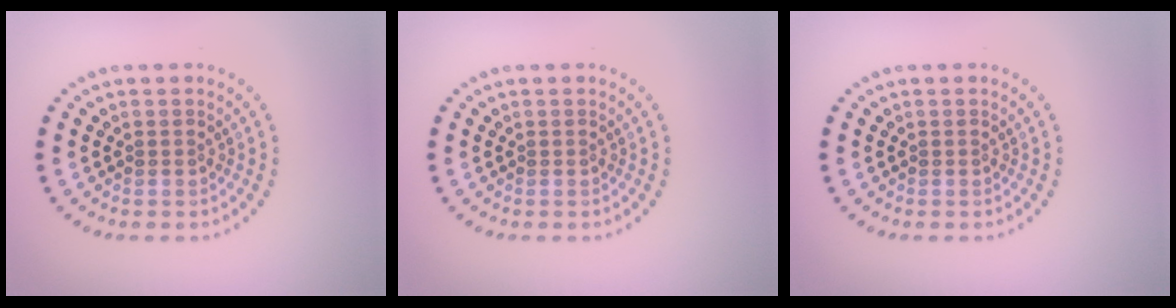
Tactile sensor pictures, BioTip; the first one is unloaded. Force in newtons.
{"total": 0.0}
{"total": 0.0}